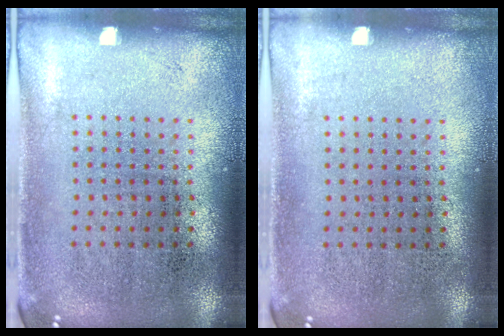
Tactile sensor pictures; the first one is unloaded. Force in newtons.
{"total": 0.0}